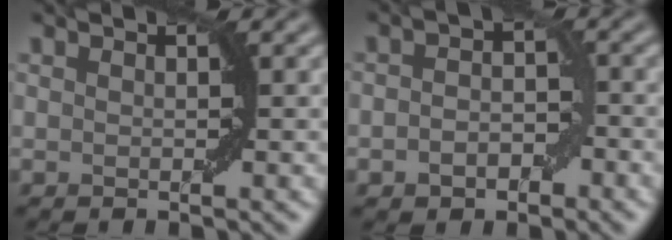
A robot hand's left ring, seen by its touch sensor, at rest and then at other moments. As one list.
[{"total": 3.1, "force": [-1.1, 2.1, 2.0], "torque": [-0.025, 0.000, -0.023]}]